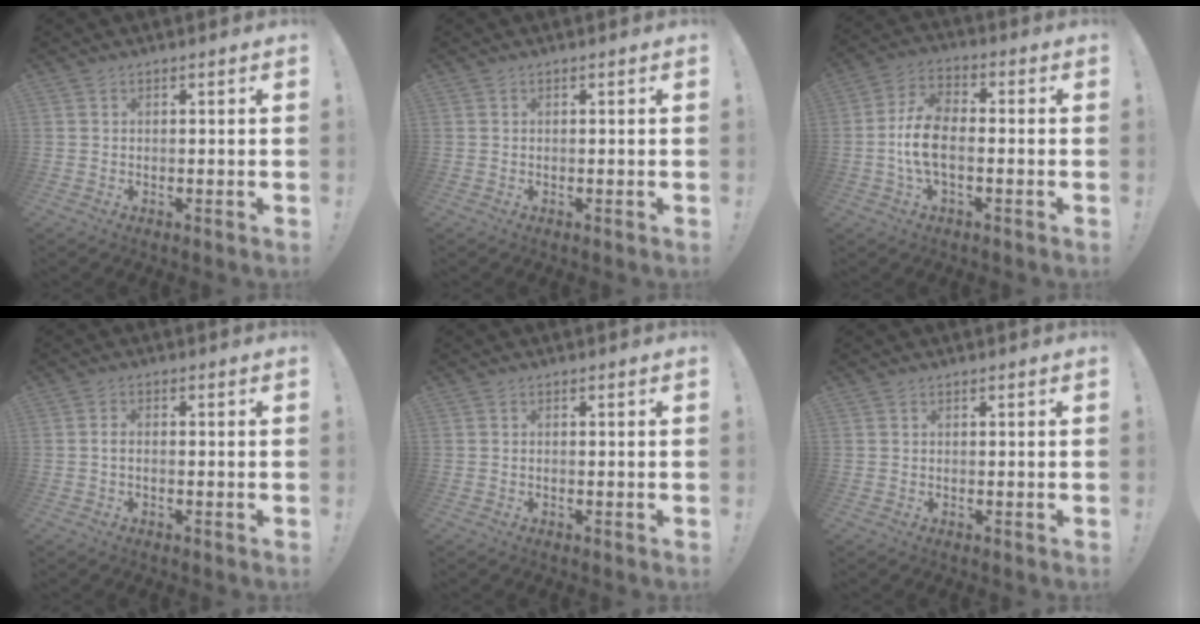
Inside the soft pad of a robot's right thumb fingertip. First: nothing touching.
{"total": 0.0}
{"total": 10.5, "force": [-2.3, 5.7, 8.5], "torque": [-0.177, 0.008, -0.041]}
{"total": 1.7, "force": [-0.7, 0.7, 1.3], "torque": [-0.030, 0.010, -0.011]}
{"total": 0.0}
{"total": 0.0}